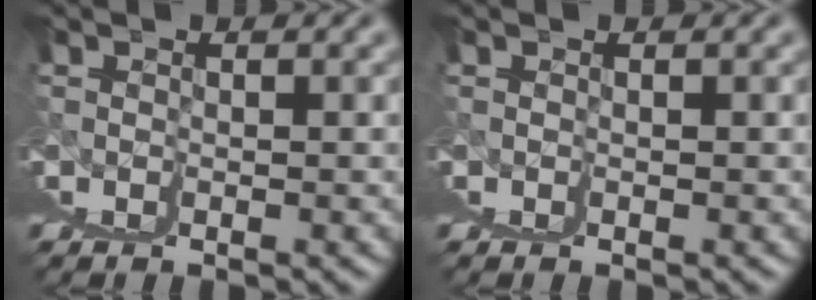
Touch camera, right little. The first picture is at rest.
{"total": 0.0}